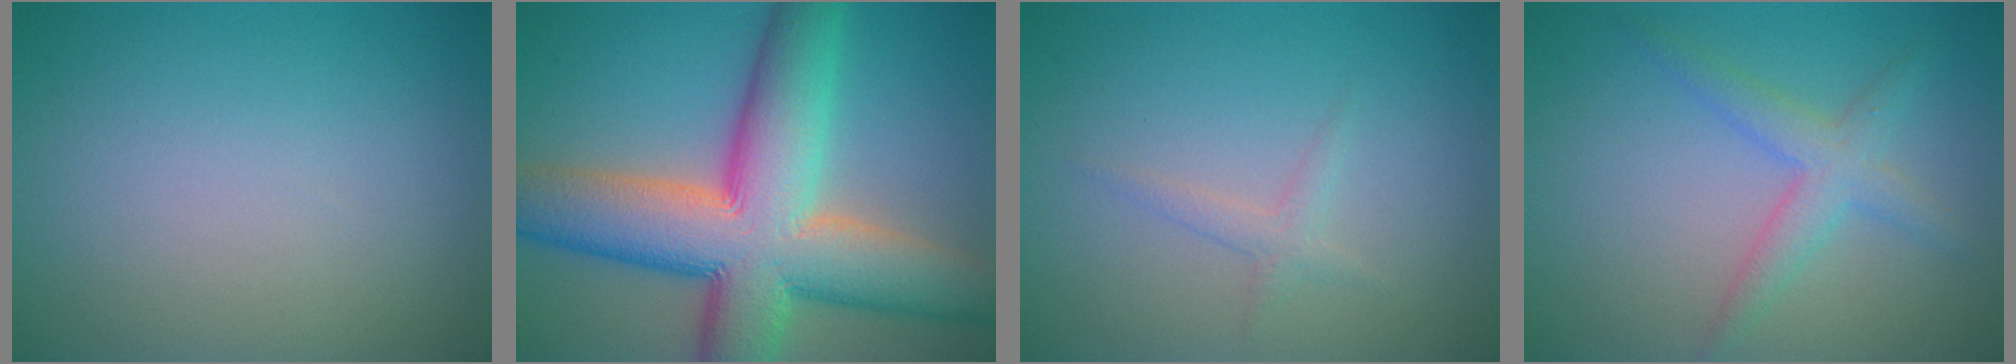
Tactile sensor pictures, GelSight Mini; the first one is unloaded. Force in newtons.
{"total": 13.9, "press": 13.8, "slide": 0.6}
{"total": 1.2, "press": 1.2, "slide": 0.1}
{"total": 2.9, "press": 2.9, "slide": 0.1}